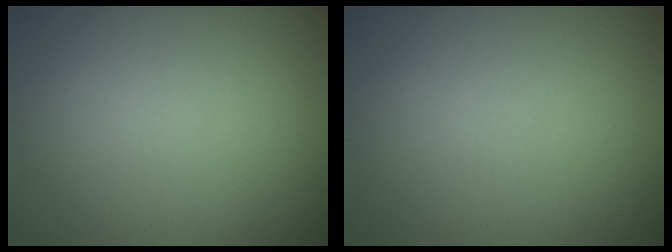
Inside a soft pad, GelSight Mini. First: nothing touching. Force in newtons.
{"total": 0.0}